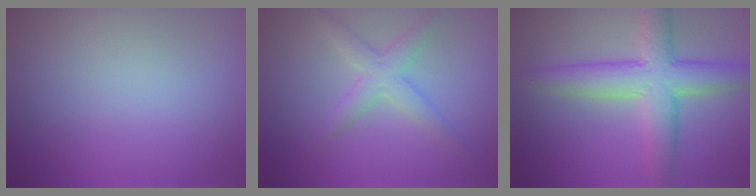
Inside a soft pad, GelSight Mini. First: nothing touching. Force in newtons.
{"total": 2.7, "press": 2.7, "slide": 0.1}
{"total": 6.7, "press": 6.6, "slide": 0.4}